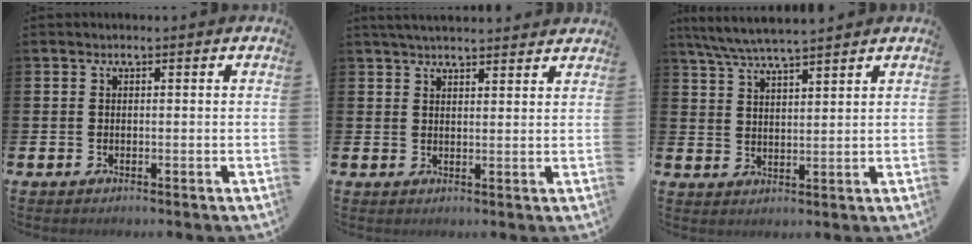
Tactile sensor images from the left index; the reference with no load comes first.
{"total": 3.3, "force": [3.2, 0.3, 0.7], "torque": [-0.017, -0.012, 0.059]}
{"total": 5.7, "force": [5.4, 0.2, 2.0], "torque": [-0.057, -0.021, 0.097]}